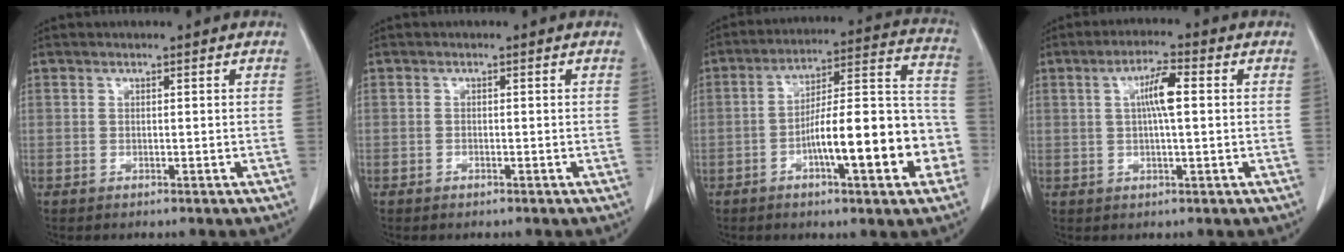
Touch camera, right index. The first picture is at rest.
{"total": 0.5, "force": [-0.4, 0.3, 0.2], "torque": [-0.006, 0.000, -0.006]}
{"total": 17.3, "force": [-5.5, 3.5, 16.0], "torque": [-0.231, 0.029, -0.080]}
{"total": 5.2, "force": [0.8, 0.6, 5.1], "torque": [-0.094, 0.008, 0.014]}